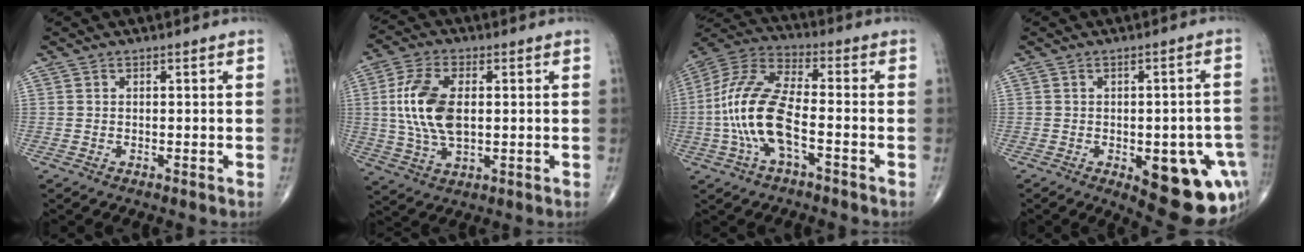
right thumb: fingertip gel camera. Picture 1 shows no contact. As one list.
[{"total": 12.4, "force": [1.2, 6.6, 10.5], "torque": [-0.215, 0.001, 0.024]}, {"total": 15.3, "force": [-3.5, 6.0, 13.6], "torque": [-0.299, 0.037, -0.071]}, {"total": 17.9, "force": [-6.3, 7.9, 14.8], "torque": [-0.121, 0.016, -0.059]}]